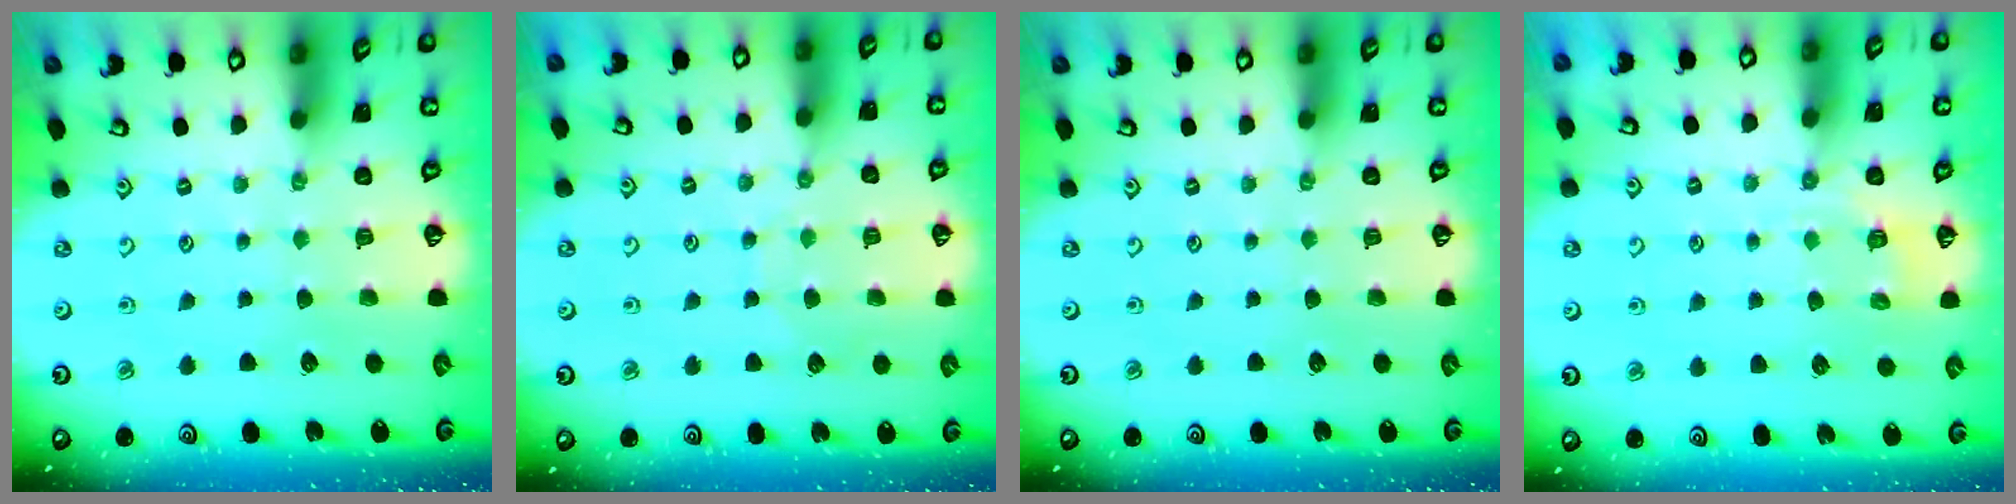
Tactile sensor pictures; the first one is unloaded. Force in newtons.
{"total": 4.9, "press": 4.9, "slide": 0.5}
{"total": 0.0}
{"total": 4.8, "press": 4.5, "slide": 1.7}